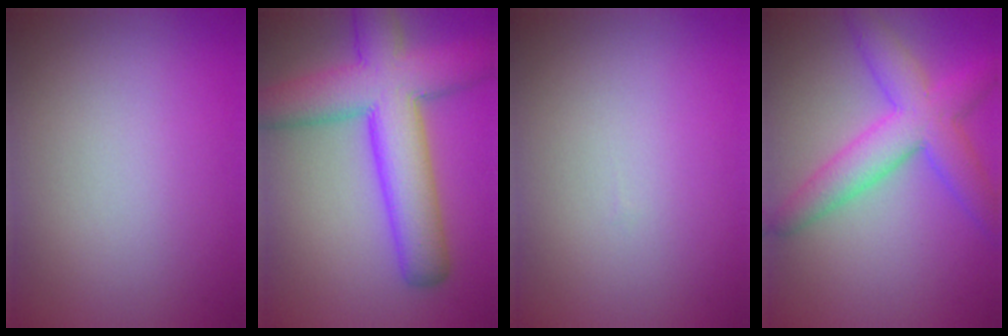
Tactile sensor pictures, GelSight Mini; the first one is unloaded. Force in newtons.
{"total": 9.9, "press": 9.9, "slide": 0.4}
{"total": 0.0}
{"total": 6.1, "press": 6.1, "slide": 0.1}